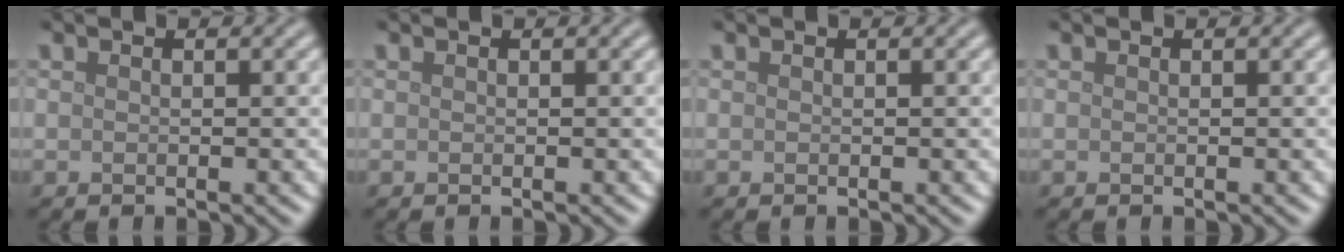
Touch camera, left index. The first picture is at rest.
{"total": 0.0}
{"total": 0.0}
{"total": 0.0}